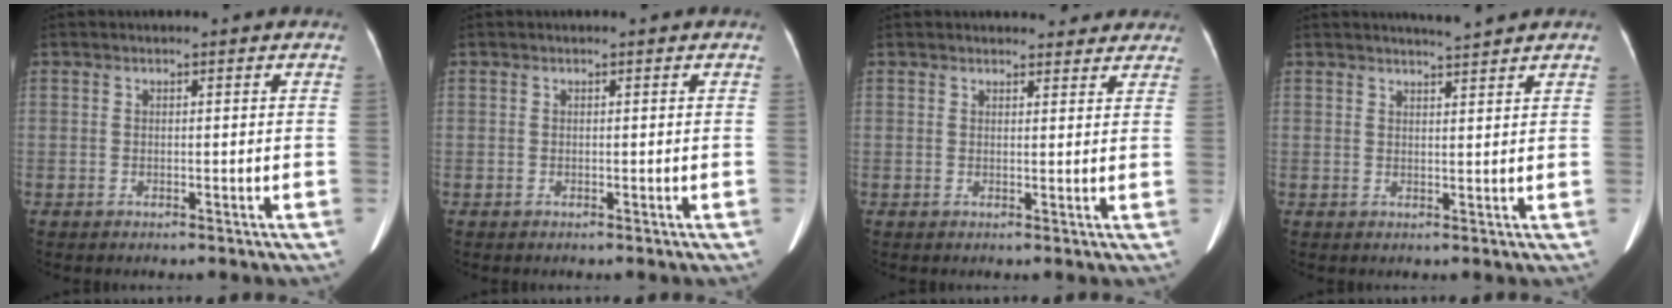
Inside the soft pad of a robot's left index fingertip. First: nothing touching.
{"total": 0.0}
{"total": 6.2, "force": [5.7, 2.1, 1.3], "torque": [0.005, 0.005, 0.054]}
{"total": 2.8, "force": [2.6, -0.8, 0.7], "torque": [-0.012, -0.004, 0.043]}